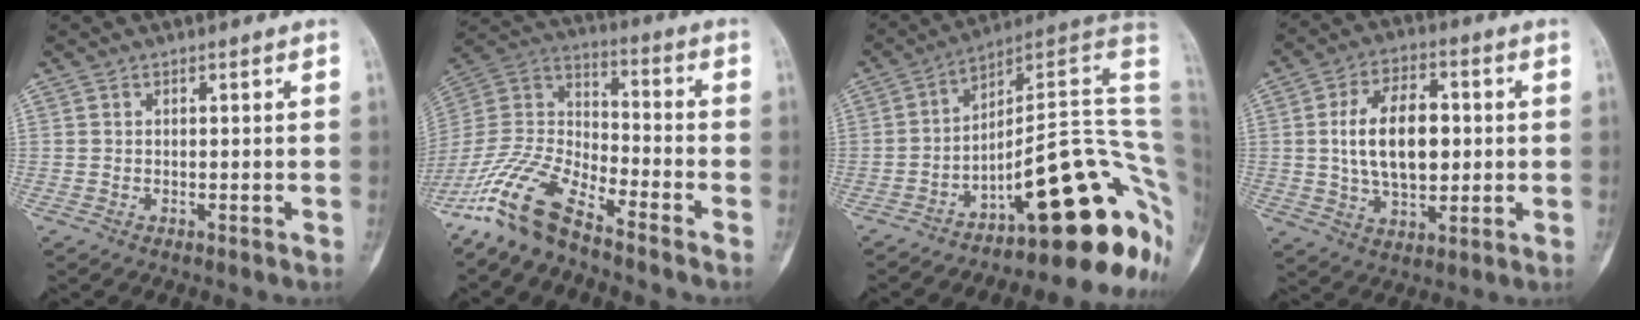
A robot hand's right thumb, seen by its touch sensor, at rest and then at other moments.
{"total": 14.1, "force": [-10.9, 4.3, 7.8], "torque": [-0.161, 0.066, -0.222]}
{"total": 24.8, "force": [-7.0, 8.2, 22.3], "torque": [-0.192, 0.095, -0.088]}
{"total": 13.9, "force": [1.0, 8.1, 11.2], "torque": [-0.171, 0.007, 0.019]}